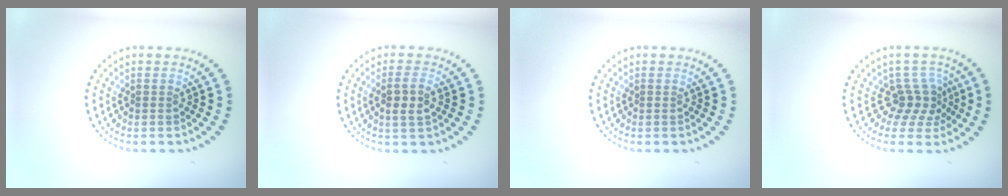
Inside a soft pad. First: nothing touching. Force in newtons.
{"total": 2.1, "press": 2.0, "slide": 0.8}
{"total": 0.0}
{"total": 2.8, "press": 2.0, "slide": 1.9}